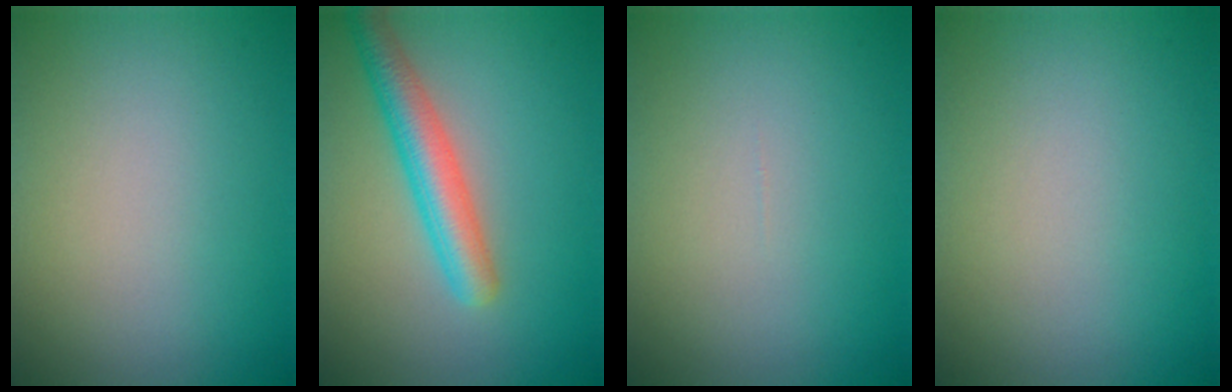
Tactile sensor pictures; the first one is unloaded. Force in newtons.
{"total": 4.4, "press": 4.4, "slide": 0.2}
{"total": 0.0}
{"total": 0.0}